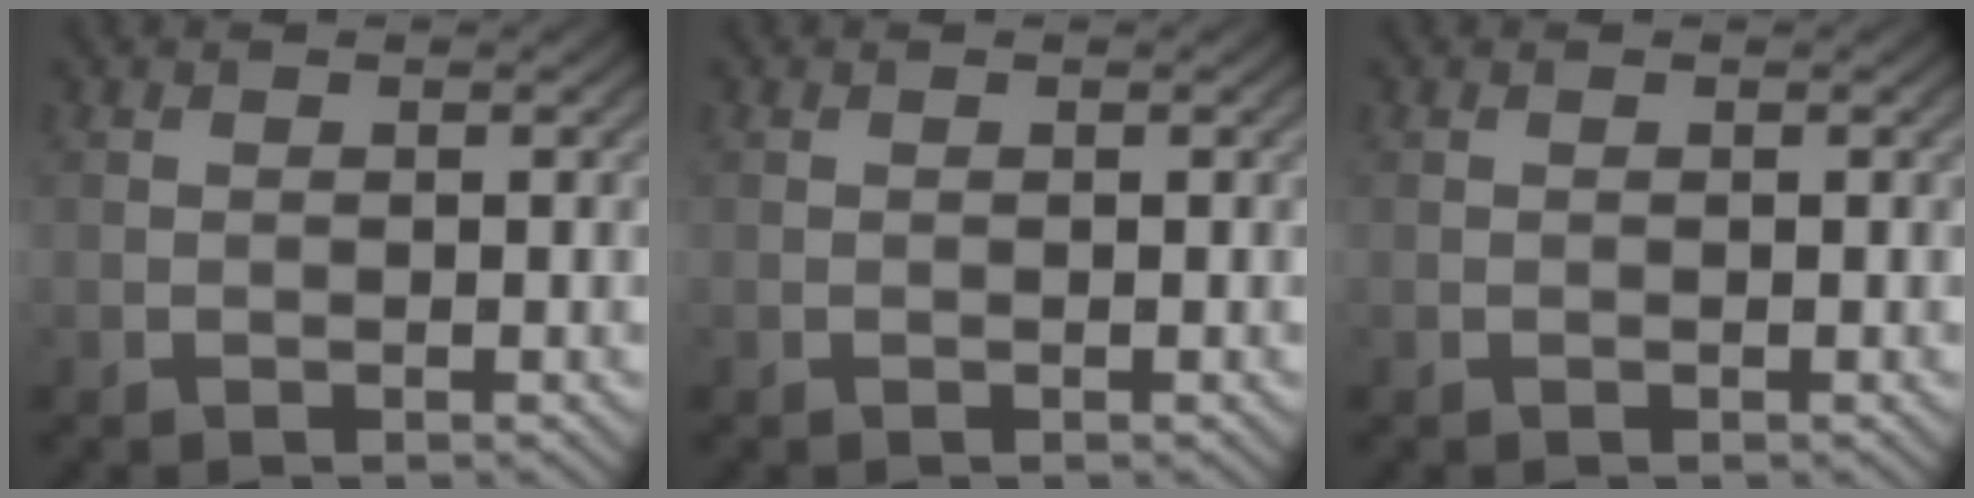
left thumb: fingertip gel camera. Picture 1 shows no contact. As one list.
[{"total": 0.0}, {"total": 0.0}]